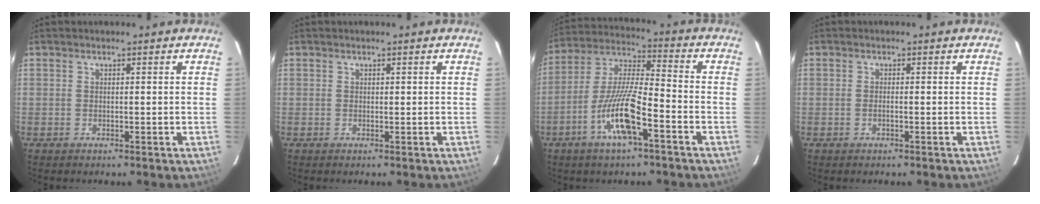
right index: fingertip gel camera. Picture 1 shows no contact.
{"total": 0.0}
{"total": 12.5, "force": [-5.6, 1.9, 11.0], "torque": [-0.221, 0.000, -0.106]}
{"total": 0.8, "force": [-0.3, 0.1, 0.7], "torque": [-0.016, 0.001, -0.004]}